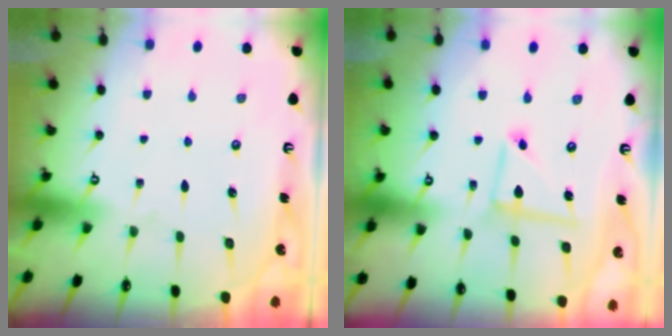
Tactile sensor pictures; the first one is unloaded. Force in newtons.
{"total": 7.2, "press": 7.2, "slide": 0.7}